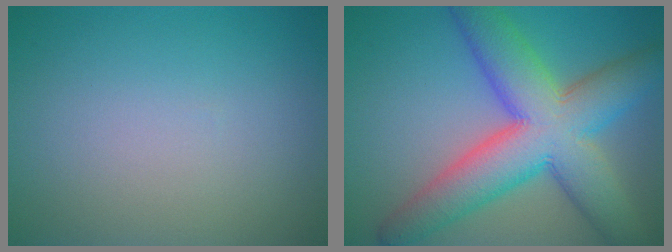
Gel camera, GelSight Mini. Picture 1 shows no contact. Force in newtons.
{"total": 11.2, "press": 11.2, "slide": 0.4}